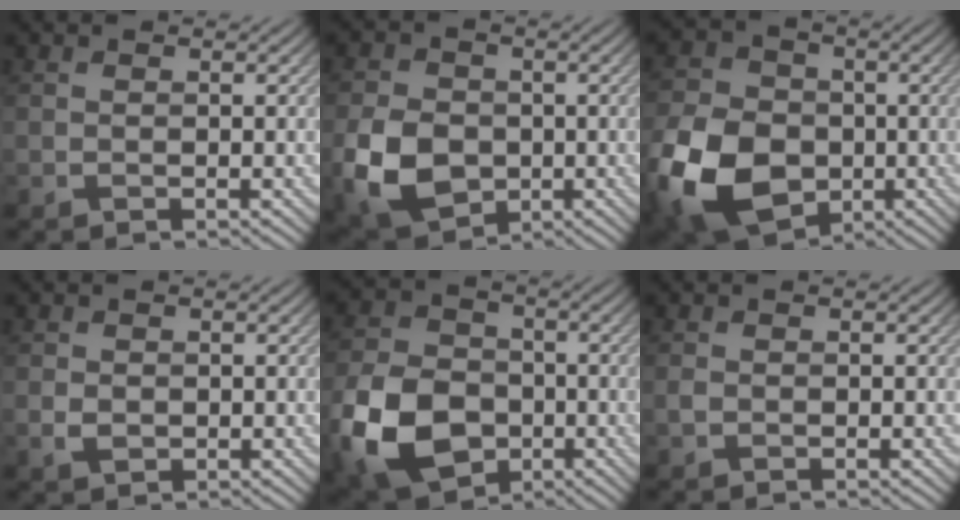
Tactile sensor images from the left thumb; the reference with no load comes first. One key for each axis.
{"total": 9.8, "fx": -2.7, "fy": 7.4, "fz": 5.9, "tx": -0.148, "ty": -0.019, "tz": -0.062}
{"total": 15.9, "fx": -5.3, "fy": 11.6, "fz": 9.5, "tx": -0.253, "ty": -0.038, "tz": -0.104}
{"total": 1.8, "fx": -0.2, "fy": 1.5, "fz": 0.9, "tx": -0.020, "ty": -0.006, "tz": -0.004}
{"total": 14.3, "fx": -5.1, "fy": 10.3, "fz": 8.4, "tx": -0.219, "ty": -0.039, "tz": -0.105}
{"total": 0.8, "fx": -0.3, "fy": 0.6, "fz": 0.4, "tx": -0.012, "ty": -0.002, "tz": -0.007}